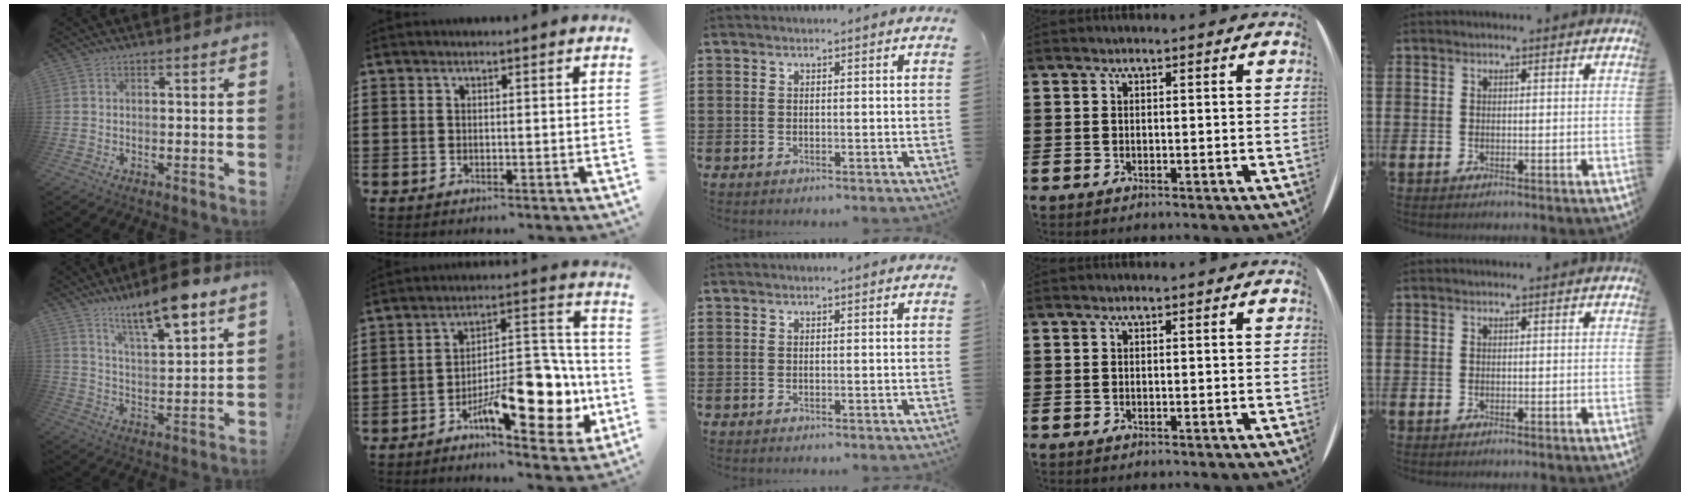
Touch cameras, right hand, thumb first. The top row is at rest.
{"thumb": {"total": 12.8, "force": [9.2, 1.7, 8.8], "torque": [-0.150, -0.057, 0.149]}, "index": {"total": 14.7, "force": [-6.9, 6.1, 11.5], "torque": [-0.153, 0.015, -0.114]}}